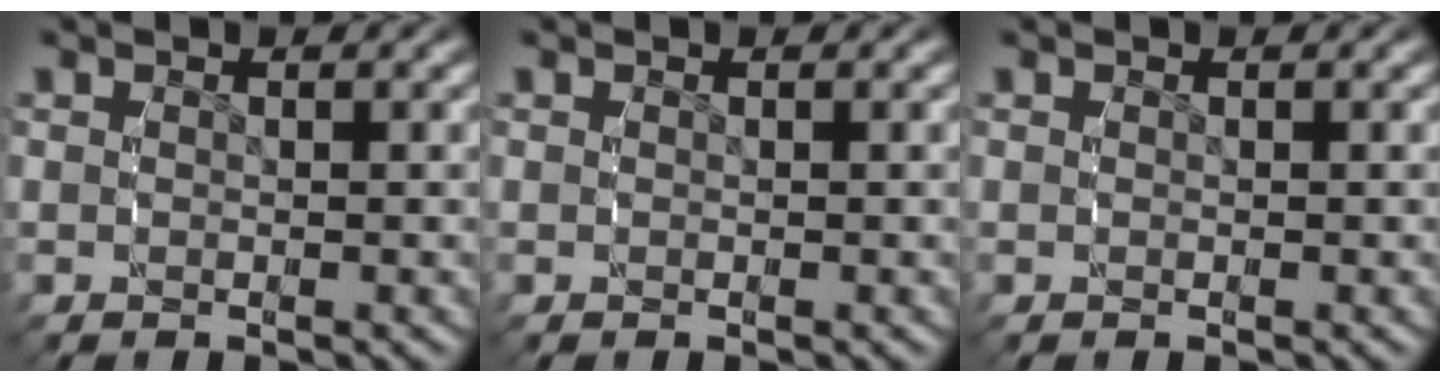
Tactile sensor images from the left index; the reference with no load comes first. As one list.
[{"total": 0.0}, {"total": 0.0}]